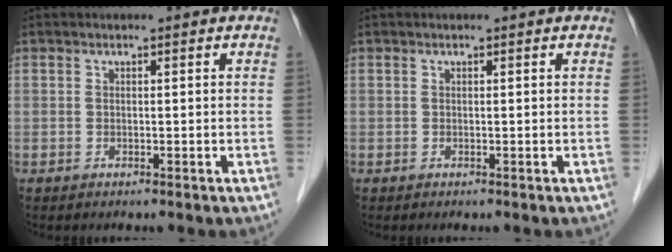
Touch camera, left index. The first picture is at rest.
{"total": 0.0}